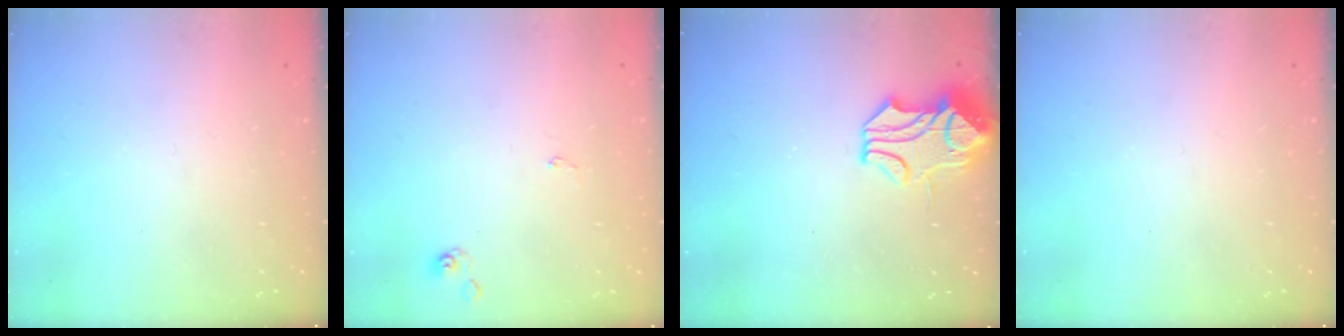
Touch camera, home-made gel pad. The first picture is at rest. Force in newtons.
{"total": 0.0}
{"total": 2.1, "press": 1.5, "slide": 1.5}
{"total": 0.0}